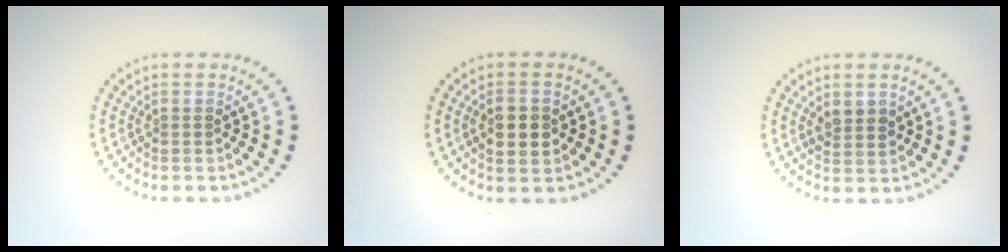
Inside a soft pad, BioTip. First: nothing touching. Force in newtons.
{"total": 2.9, "press": 2.9, "slide": 0.2}
{"total": 1.8, "press": 1.8, "slide": 0.5}